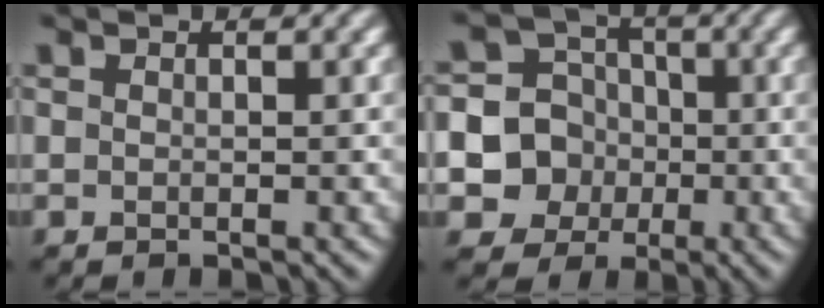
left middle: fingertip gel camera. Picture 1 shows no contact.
{"total": 9.4, "force": [-1.8, 8.8, 2.7], "torque": [-0.063, 0.001, -0.057]}